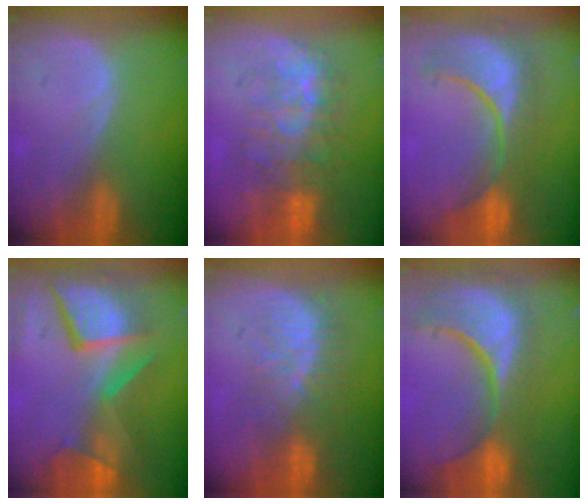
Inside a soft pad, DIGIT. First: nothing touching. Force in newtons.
{"total": 9.8, "press": 8.8, "slide": 4.4}
{"total": 10.5, "press": 10.0, "slide": 3.4}
{"total": 12.9, "press": 10.6, "slide": 7.4}
{"total": 8.4, "press": 7.8, "slide": 3.0}
{"total": 15.3, "press": 12.2, "slide": 9.3}